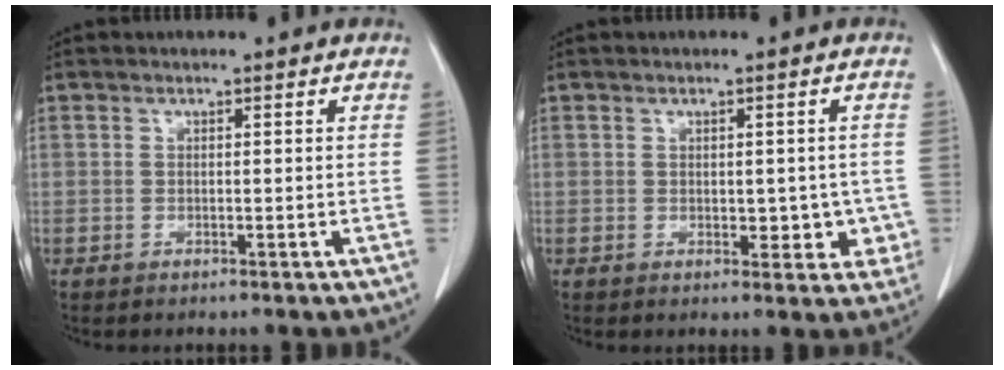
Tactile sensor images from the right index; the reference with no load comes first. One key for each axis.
{"total": 5.8, "fx": -0.8, "fy": 3.5, "fz": 4.5, "tx": -0.046, "ty": 0.013, "tz": -0.002}